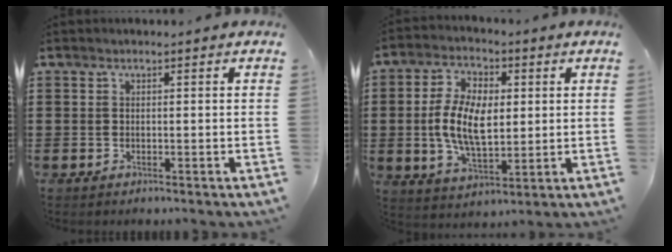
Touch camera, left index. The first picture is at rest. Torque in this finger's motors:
{"motor_torque": [0.72, -0.62, 0.37, 0.08]}